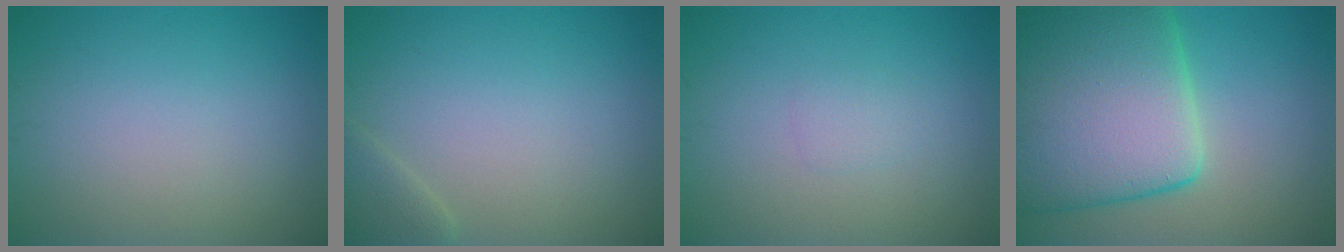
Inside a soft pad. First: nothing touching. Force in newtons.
{"total": 1.7, "press": 1.7, "slide": 0.1}
{"total": 0.9, "press": 0.9, "slide": 0.1}
{"total": 15.7, "press": 15.7, "slide": 0.9}